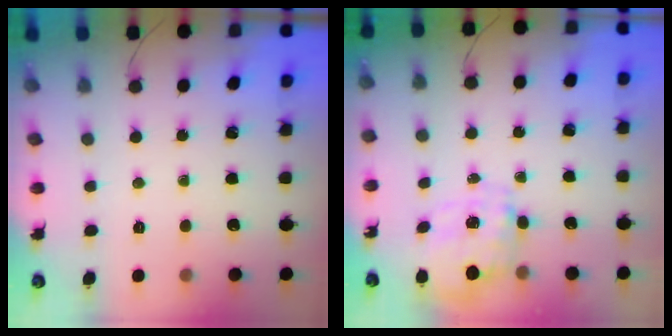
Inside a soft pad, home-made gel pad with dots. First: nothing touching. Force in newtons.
{"total": 2.6, "press": 2.4, "slide": 1.0}